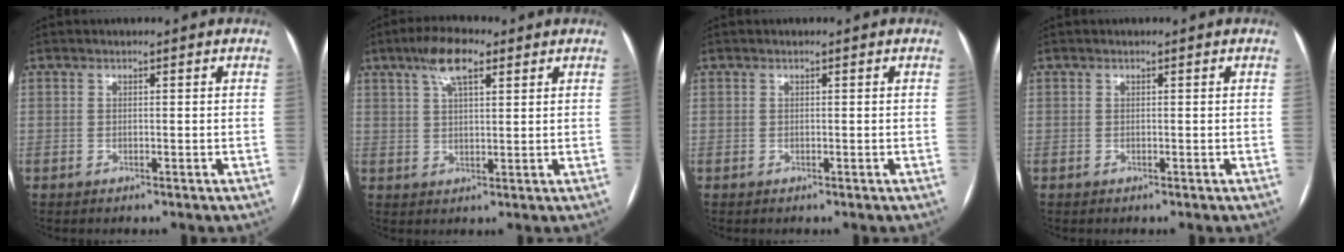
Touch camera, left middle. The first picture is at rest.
{"total": 6.7, "force": [3.9, 2.0, 5.1], "torque": [-0.099, 0.018, 0.067]}
{"total": 0.0}
{"total": 0.0}